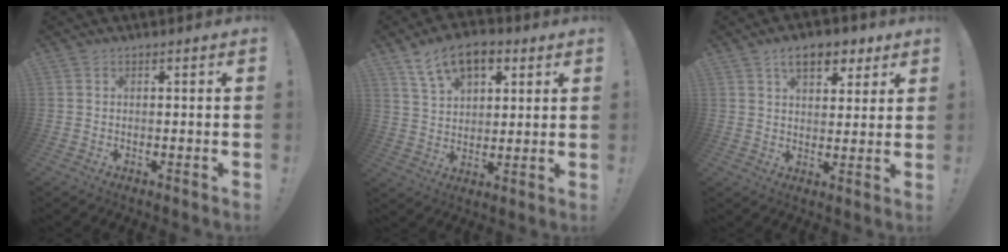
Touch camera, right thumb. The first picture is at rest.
{"total": 12.8, "force": [7.1, 7.7, 7.3], "torque": [-0.115, -0.023, 0.134]}
{"total": 9.8, "force": [5.7, 5.6, 5.8], "torque": [-0.071, -0.018, 0.099]}